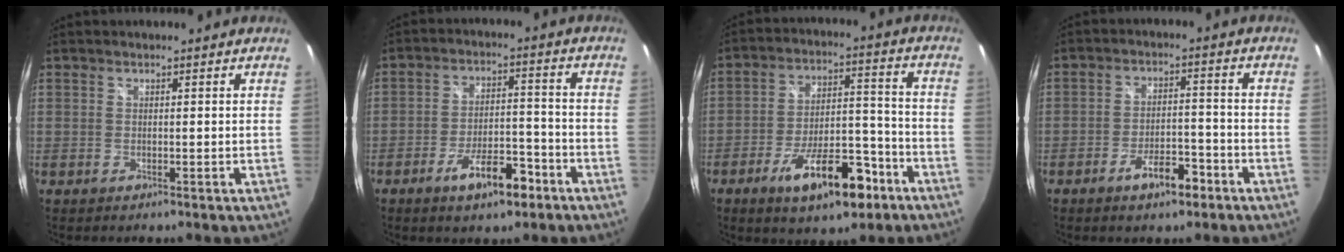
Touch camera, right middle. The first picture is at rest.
{"total": 9.1, "force": [-5.6, 3.2, 6.4], "torque": [-0.119, 0.007, -0.083]}
{"total": 14.4, "force": [-8.4, 5.6, 10.2], "torque": [-0.180, 0.012, -0.126]}
{"total": 6.6, "force": [-4.2, 2.4, 4.5], "torque": [-0.085, 0.004, -0.062]}